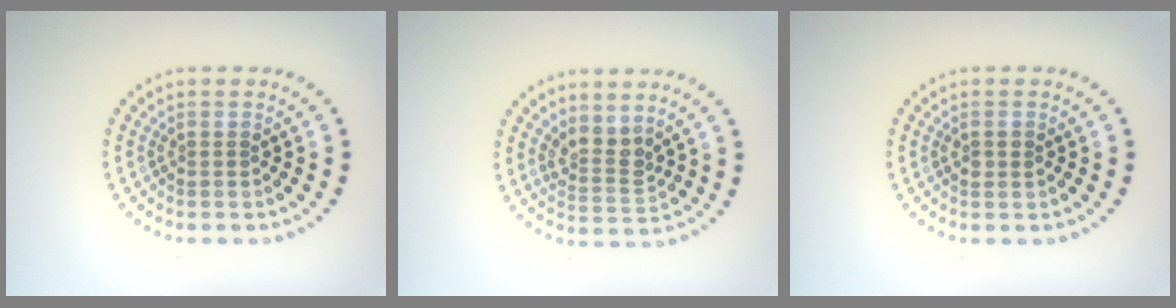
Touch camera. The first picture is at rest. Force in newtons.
{"total": 2.7, "press": 2.0, "slide": 1.7}
{"total": 1.0, "press": 1.0, "slide": 0.2}